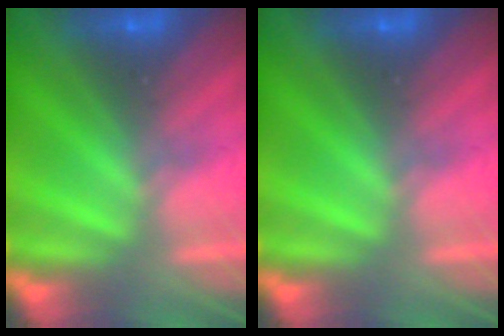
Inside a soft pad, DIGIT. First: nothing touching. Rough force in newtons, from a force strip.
{"total": 0.0}